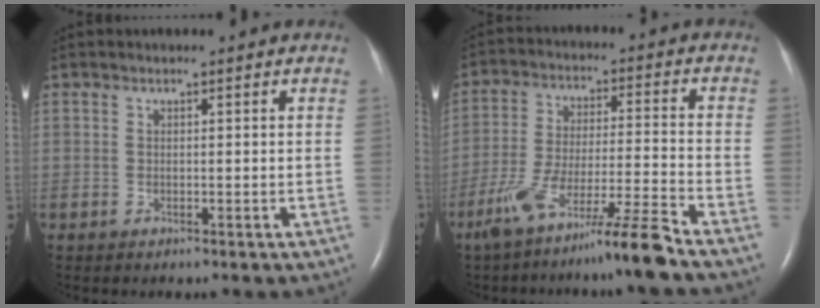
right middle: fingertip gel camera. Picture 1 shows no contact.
{"total": 11.8, "force": [-8.8, -1.7, 7.7], "torque": [-0.141, -0.022, -0.156]}